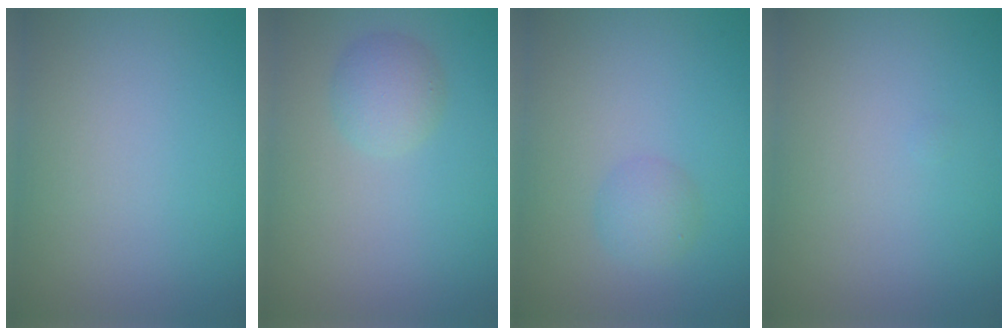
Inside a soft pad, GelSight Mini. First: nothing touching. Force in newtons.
{"total": 2.2, "press": 2.2, "slide": 0.2}
{"total": 1.8, "press": 1.8, "slide": 0.0}
{"total": 0.0}